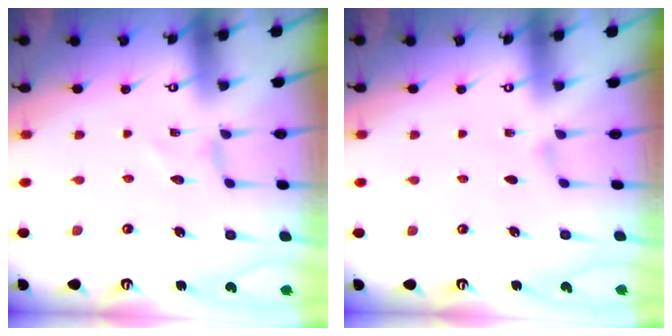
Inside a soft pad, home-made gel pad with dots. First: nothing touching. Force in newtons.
{"total": 1.7, "press": 1.7, "slide": 0.3}